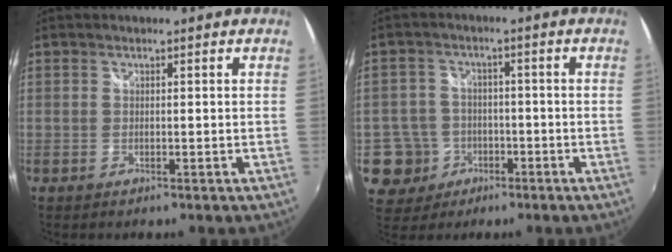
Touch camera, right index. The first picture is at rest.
{"total": 8.2, "force": [-2.8, 7.6, 1.2], "torque": [-0.054, 0.020, -0.040]}